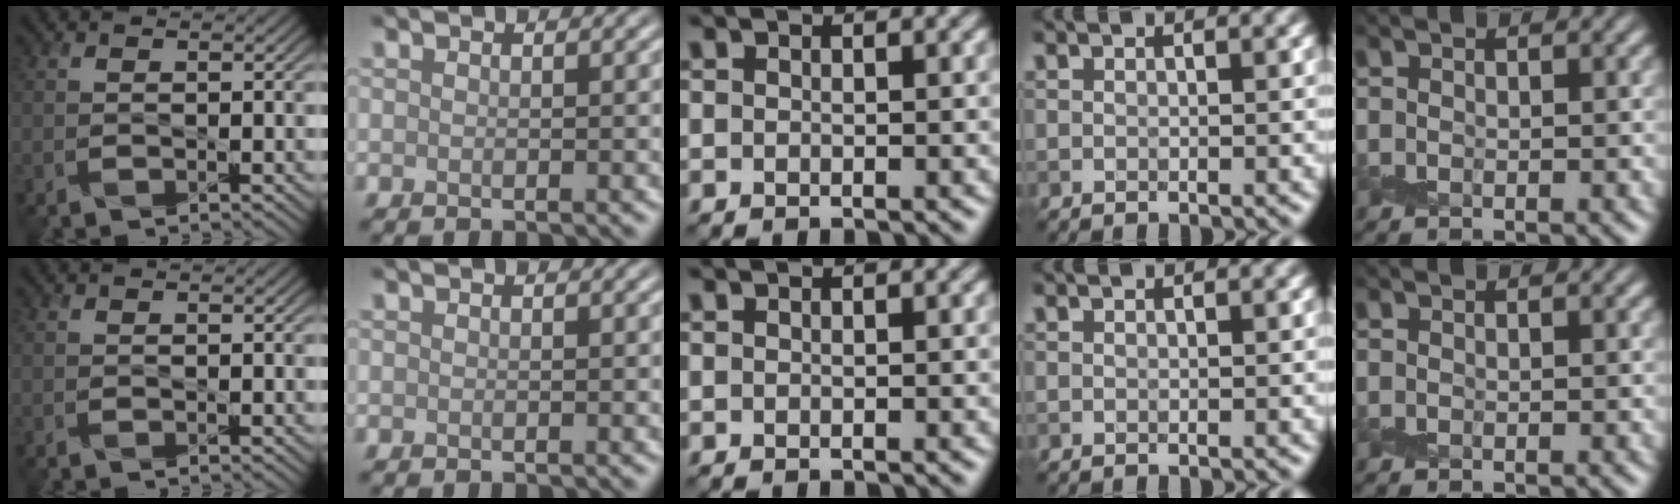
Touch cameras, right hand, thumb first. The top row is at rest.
{}